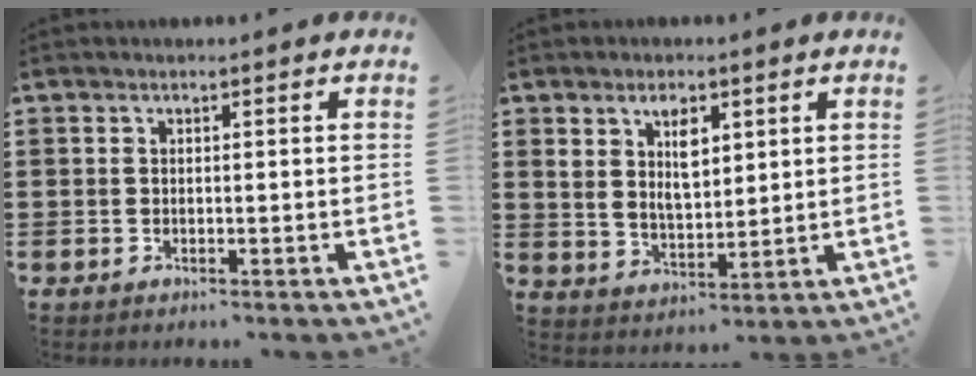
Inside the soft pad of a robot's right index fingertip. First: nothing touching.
{"total": 5.7, "force": [2.5, 2.8, 4.3], "torque": [-0.079, 0.002, 0.039]}